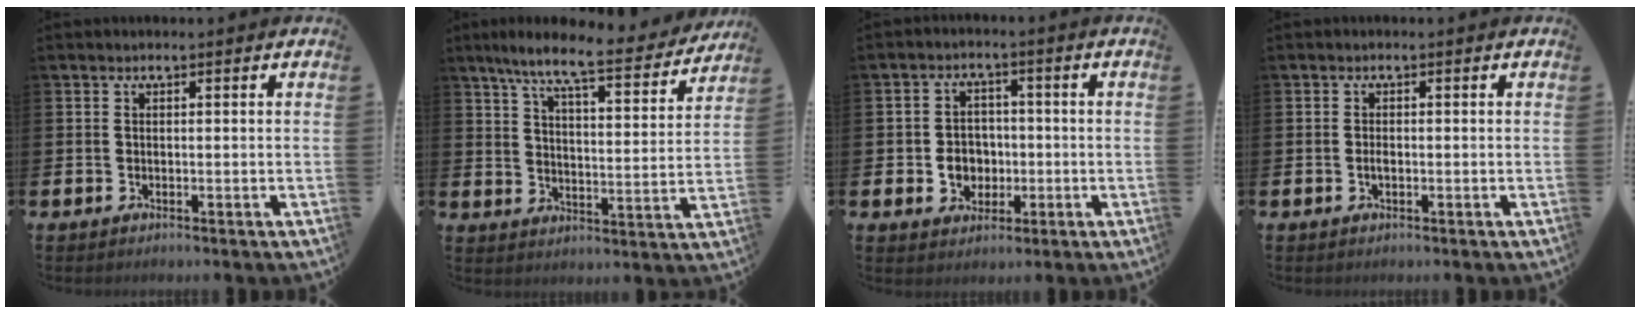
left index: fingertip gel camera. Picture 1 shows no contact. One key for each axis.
{"total": 8.9, "fx": 7.7, "fy": 0.9, "fz": 4.5, "tx": -0.102, "ty": -0.045, "tz": 0.129}
{"total": 4.4, "fx": -0.7, "fy": 4.0, "fz": 1.7, "tx": -0.027, "ty": 0.004, "tz": -0.019}
{"total": 0.9, "fx": -0.2, "fy": 0.4, "fz": 0.8, "tx": -0.015, "ty": 0.000, "tz": -0.006}